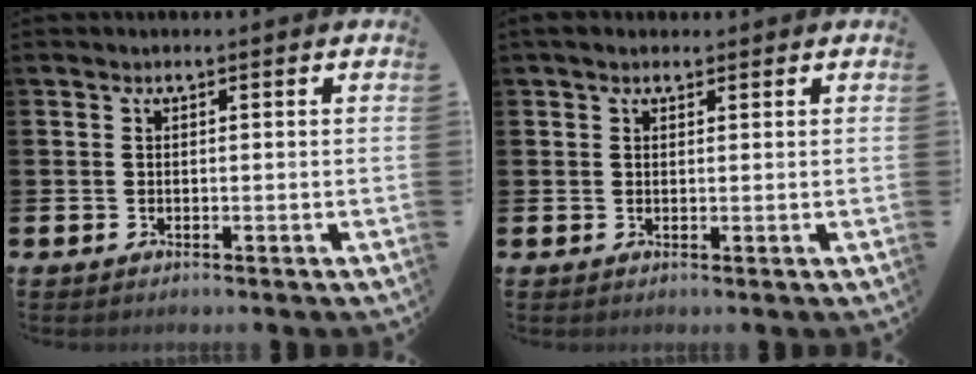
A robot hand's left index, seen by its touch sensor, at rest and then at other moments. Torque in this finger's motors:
{"motor_torque": [0.98, -1.16, 0.35, 0.04]}